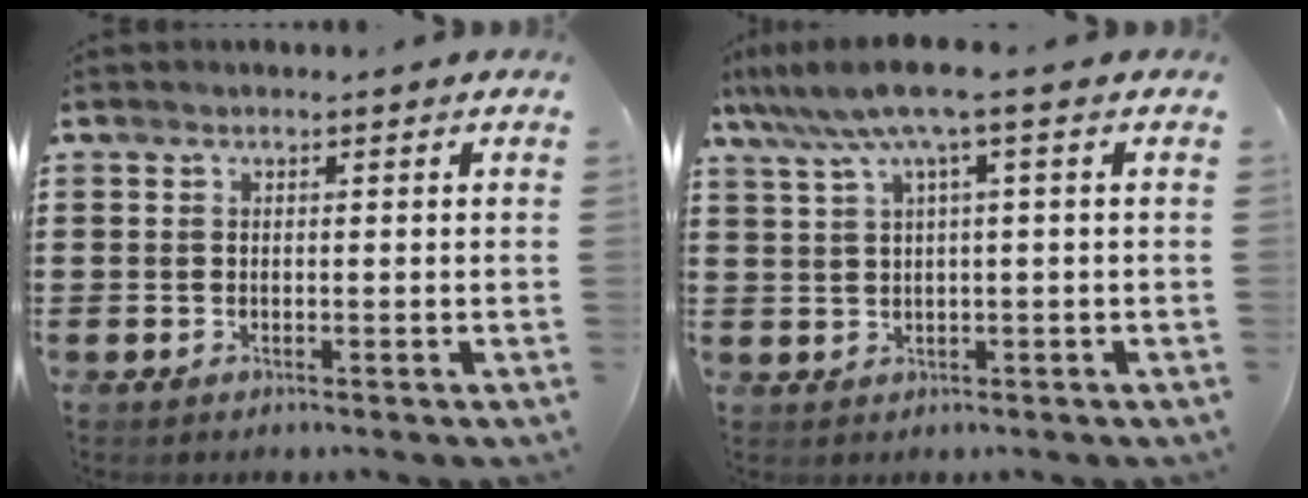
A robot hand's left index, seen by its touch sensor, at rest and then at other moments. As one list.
[{"total": 5.6, "force": [2.1, -0.1, 5.2], "torque": [-0.112, -0.010, 0.031]}]